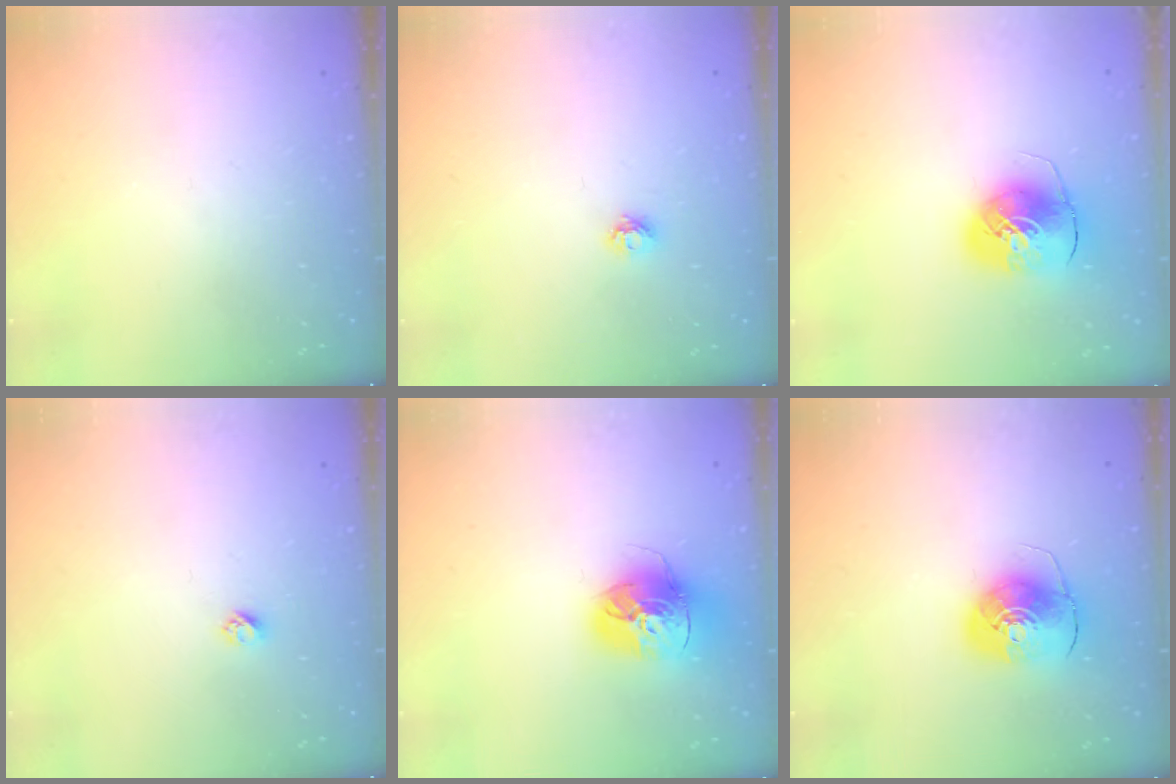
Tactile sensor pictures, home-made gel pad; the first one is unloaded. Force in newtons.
{"total": 5.3, "press": 5.2, "slide": 0.5}
{"total": 9.5, "press": 9.4, "slide": 1.5}
{"total": 2.4, "press": 2.4, "slide": 0.2}
{"total": 16.6, "press": 16.6, "slide": 1.6}
{"total": 9.3, "press": 9.3, "slide": 1.1}